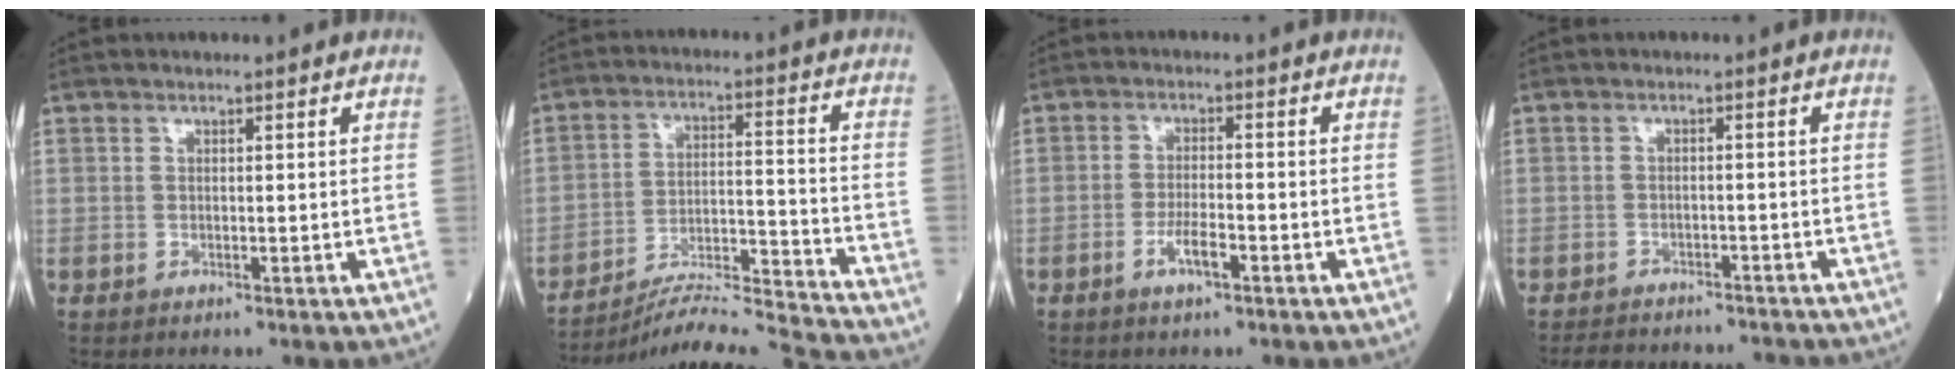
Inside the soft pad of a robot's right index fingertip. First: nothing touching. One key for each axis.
{"total": 16.5, "fx": -15.9, "fy": -2.2, "fz": 4.1, "tx": -0.065, "ty": -0.001, "tz": -0.251}
{"total": 3.7, "fx": -1.9, "fy": 0.7, "fz": 3.1, "tx": -0.058, "ty": 0.001, "tz": -0.037}
{"total": 9.1, "fx": -8.5, "fy": 2.8, "fz": 1.9, "tx": -0.034, "ty": 0.003, "tz": -0.106}